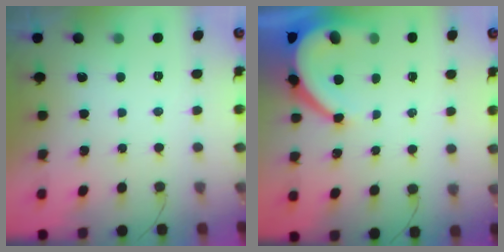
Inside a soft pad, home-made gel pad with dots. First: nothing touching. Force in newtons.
{"total": 8.1, "press": 8.1, "slide": 0.8}